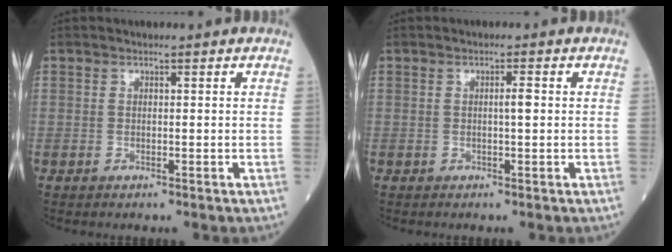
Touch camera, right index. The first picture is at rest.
{"total": 1.5, "force": [0.1, 0.1, 1.5], "torque": [-0.026, 0.002, 0.001]}